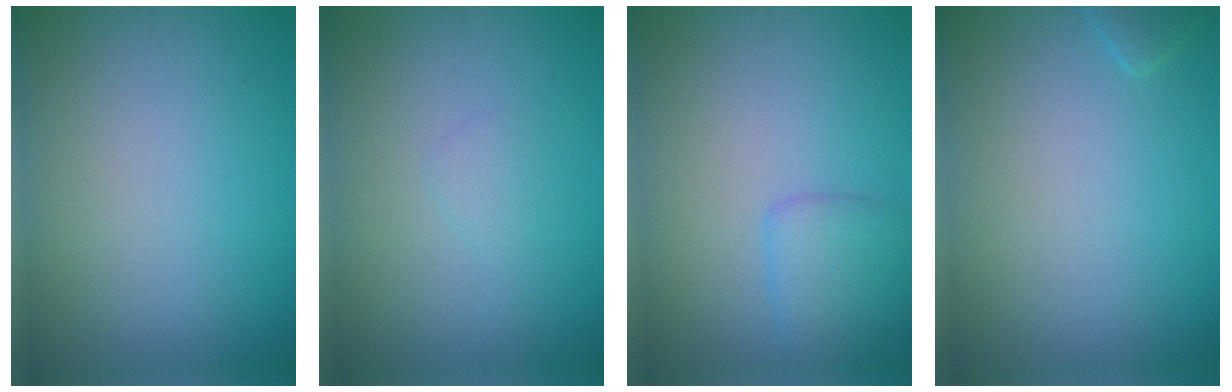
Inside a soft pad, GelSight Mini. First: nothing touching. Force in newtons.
{"total": 0.7, "press": 0.7, "slide": 0.1}
{"total": 2.1, "press": 2.1, "slide": 0.1}
{"total": 0.9, "press": 0.9, "slide": 0.1}